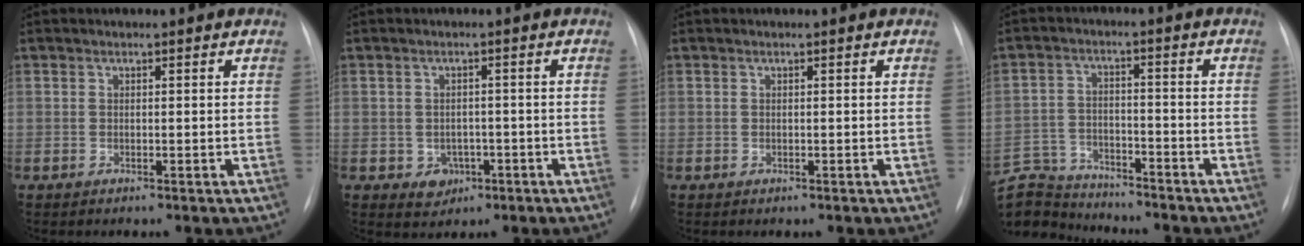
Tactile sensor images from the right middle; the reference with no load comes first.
{"total": 3.4, "force": [-1.3, 2.8, 1.3], "torque": [-0.011, 0.006, -0.009]}
{"total": 0.0}
{"total": 13.6, "force": [-12.9, 3.1, 2.9], "torque": [-0.077, 0.016, -0.216]}